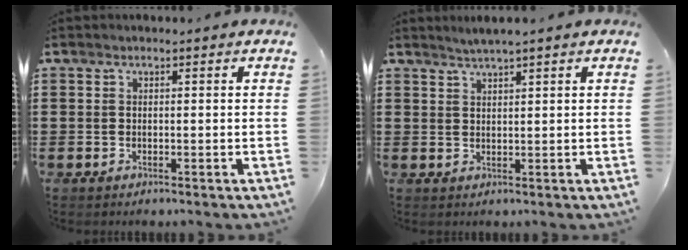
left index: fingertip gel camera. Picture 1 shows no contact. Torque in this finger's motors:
{"motor_torque": [0.20, -0.18, 0.08, 0.07]}